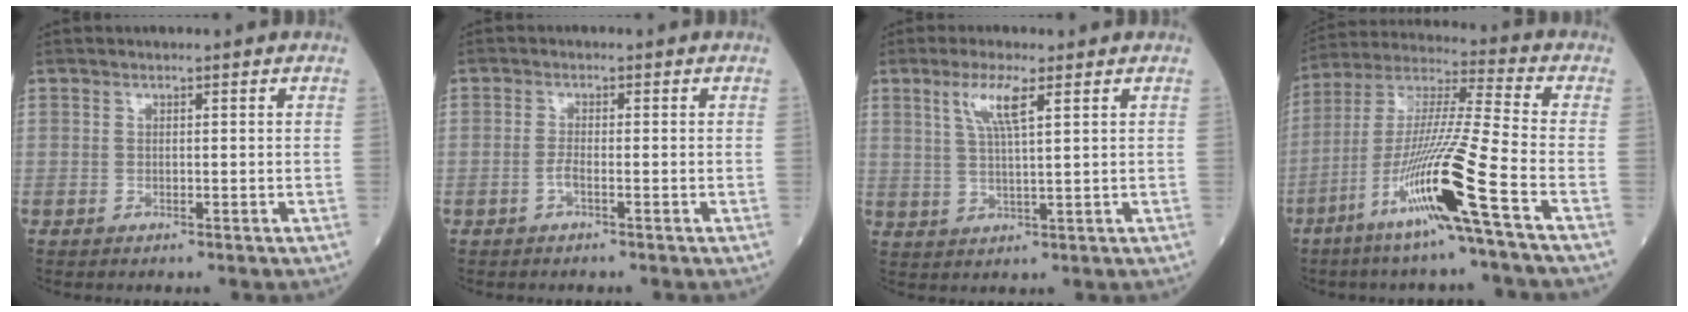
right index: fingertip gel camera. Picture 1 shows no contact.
{"total": 1.4, "force": [-0.7, 0.3, 1.2], "torque": [-0.026, 0.000, -0.013]}
{"total": 5.5, "force": [2.6, 0.3, 4.8], "torque": [-0.103, 0.001, 0.053]}
{"total": 16.1, "force": [-7.4, -1.6, 14.2], "torque": [-0.285, -0.021, -0.143]}